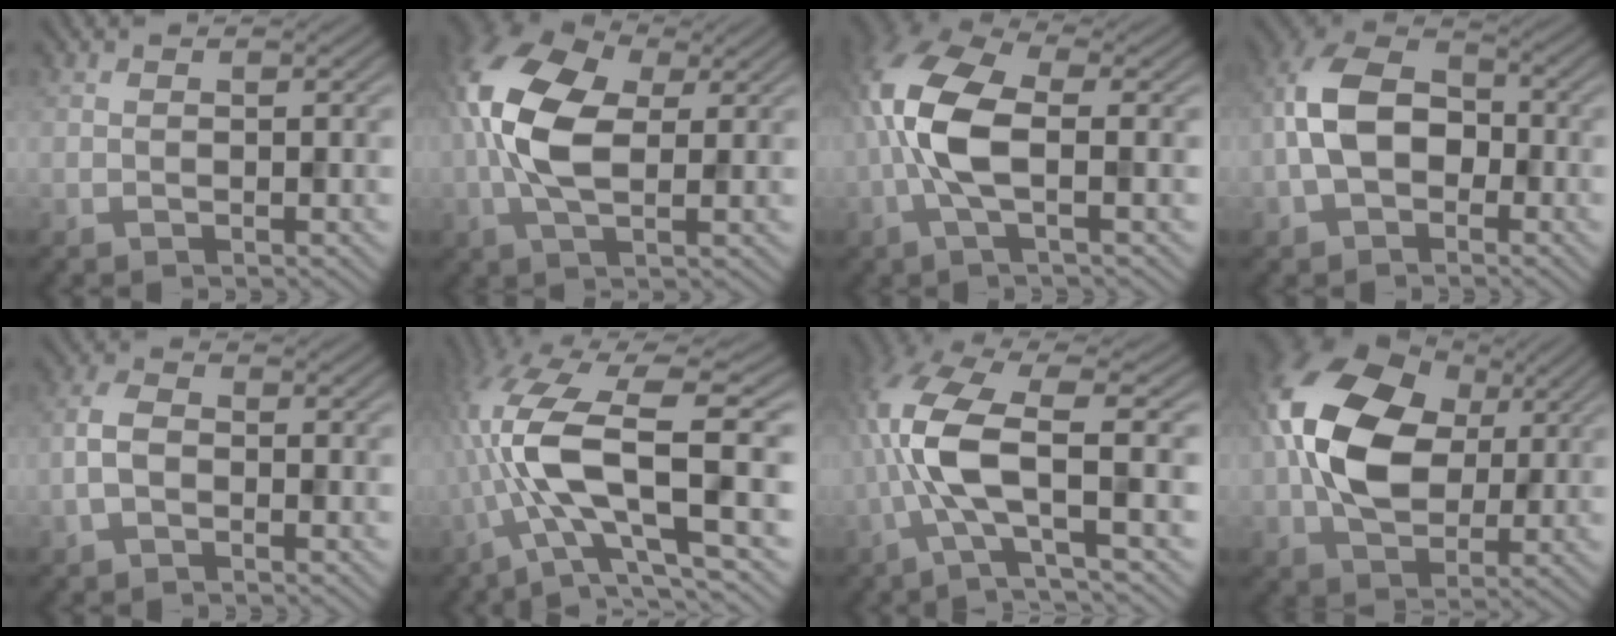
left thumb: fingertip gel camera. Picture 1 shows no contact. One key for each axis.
{"total": 11.7, "fx": 1.0, "fy": 6.2, "fz": 9.8, "tx": -0.238, "ty": 0.018, "tz": 0.007}
{"total": 9.0, "fx": -0.8, "fy": 3.7, "fz": 8.1, "tx": -0.187, "ty": 0.017, "tz": -0.027}
{"total": 8.8, "fx": -1.7, "fy": 5.9, "fz": 6.4, "tx": -0.146, "ty": 0.010, "tz": -0.043}
{"total": 3.0, "fx": -1.1, "fy": 1.8, "fz": 2.2, "tx": -0.051, "ty": 0.008, "tz": -0.031}
{"total": 14.6, "fx": -2.0, "fy": 4.8, "fz": 13.6, "tx": -0.301, "ty": 0.005, "tz": -0.037}
{"total": 9.8, "fx": -1.2, "fy": 2.7, "fz": 9.3, "tx": -0.212, "ty": 0.014, "tz": -0.033}
{"total": 15.2, "fx": 2.8, "fy": 10.2, "fz": 10.9, "tx": -0.247, "ty": 0.017, "tz": 0.046}